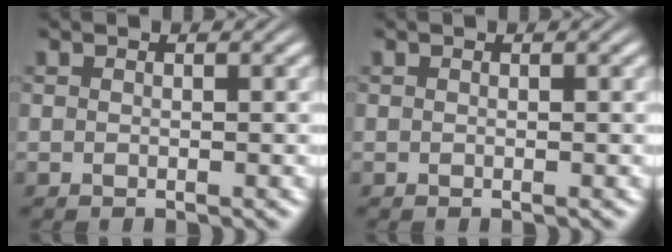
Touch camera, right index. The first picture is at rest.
{"total": 0.0}